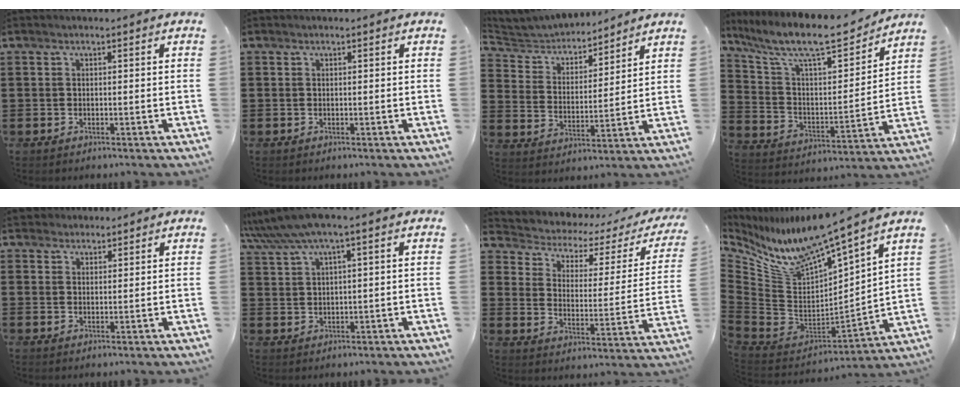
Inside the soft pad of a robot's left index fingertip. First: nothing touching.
{"total": 0.0}
{"total": 5.0, "force": [4.9, 1.0, 0.3], "torque": [-0.038, -0.029, 0.082]}
{"total": 11.5, "force": [9.7, 2.0, 6.0], "torque": [-0.147, -0.061, 0.164]}
{"total": 2.2, "force": [2.0, 1.0, -0.1], "torque": [-0.003, 0.007, 0.040]}
{"total": 4.7, "force": [3.0, 0.2, 3.6], "torque": [-0.084, -0.005, 0.048]}
{"total": 3.1, "force": [2.2, 1.6, 1.5], "torque": [-0.047, -0.020, 0.026]}
{"total": 11.0, "force": [9.6, 0.9, 5.3], "torque": [-0.155, -0.085, 0.159]}